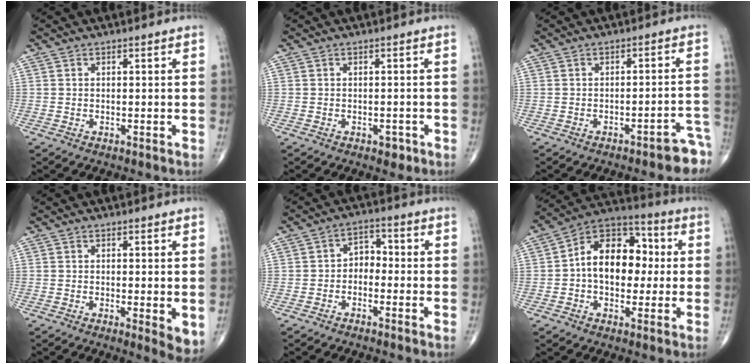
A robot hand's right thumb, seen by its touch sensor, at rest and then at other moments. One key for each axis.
{"total": 1.7, "fx": -0.9, "fy": 1.1, "fz": 1.0, "tx": -0.005, "ty": 0.004, "tz": -0.009}
{"total": 6.0, "fx": -4.5, "fy": 1.4, "fz": 3.8, "tx": -0.028, "ty": 0.043, "tz": -0.054}
{"total": 4.4, "fx": -0.3, "fy": 1.2, "fz": 4.2, "tx": -0.058, "ty": -0.014, "tz": -0.004}
{"total": 4.1, "fx": -1.1, "fy": 3.1, "fz": 2.5, "tx": -0.018, "ty": 0.025, "tz": -0.033}
{"total": 15.4, "fx": 0.8, "fy": 10.4, "fz": 11.4, "tx": -0.138, "ty": 0.036, "tz": 0.002}